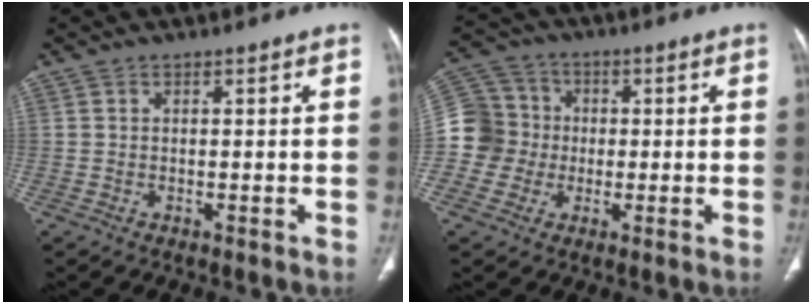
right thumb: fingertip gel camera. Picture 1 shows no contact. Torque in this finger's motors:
{"motor_torque": [1.28, 1.21, 0.40, -0.77, 0.00]}